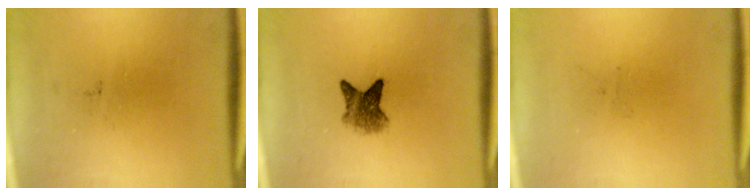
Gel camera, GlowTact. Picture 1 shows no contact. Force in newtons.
{"total": 4.2}
{"total": 0.0}